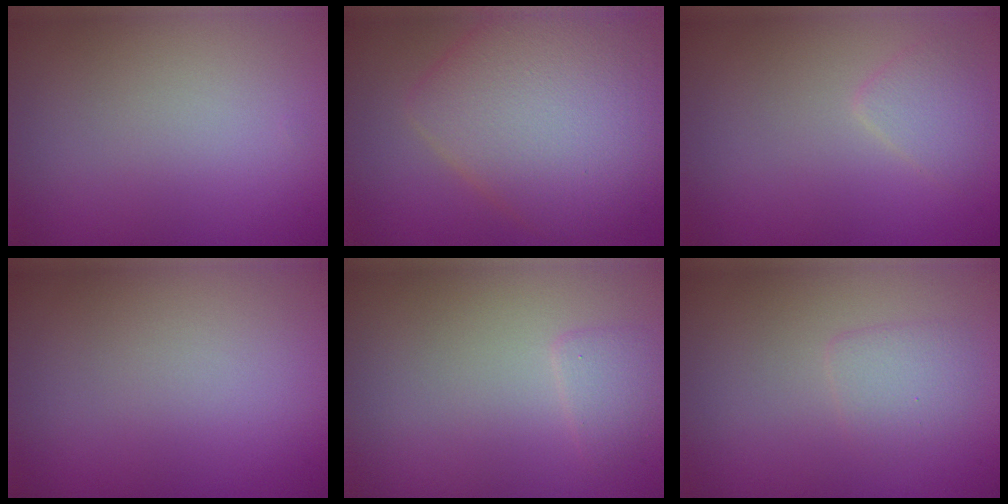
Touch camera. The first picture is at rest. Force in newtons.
{"total": 9.7, "press": 9.7, "slide": 0.4}
{"total": 1.6, "press": 1.6, "slide": 0.1}
{"total": 0.0}
{"total": 1.1, "press": 1.1, "slide": 0.2}
{"total": 1.6, "press": 1.6, "slide": 0.1}